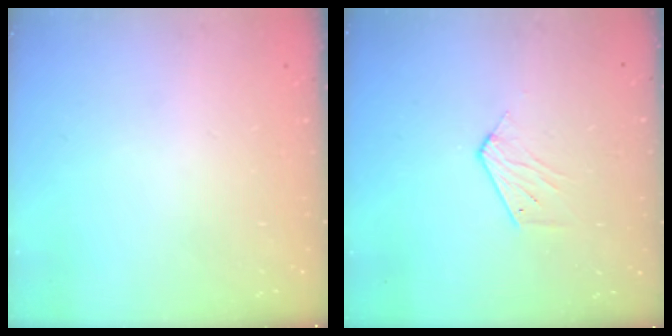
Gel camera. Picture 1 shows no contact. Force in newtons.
{"total": 3.9, "press": 3.9, "slide": 0.2}